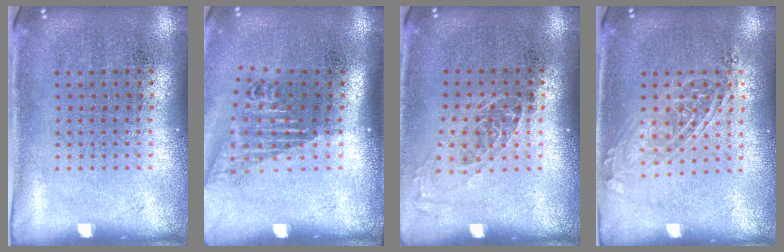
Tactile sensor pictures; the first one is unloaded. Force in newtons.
{"total": 1.7, "press": 1.3, "slide": 1.2}
{"total": 1.0, "press": 0.9, "slide": 0.5}
{"total": 1.4, "press": 1.2, "slide": 0.7}